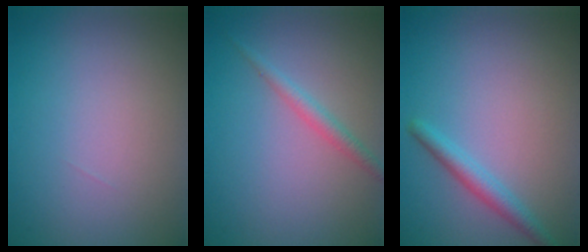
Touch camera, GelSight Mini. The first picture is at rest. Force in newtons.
{"total": 1.6, "press": 1.6, "slide": 0.1}
{"total": 2.1, "press": 2.1, "slide": 0.2}